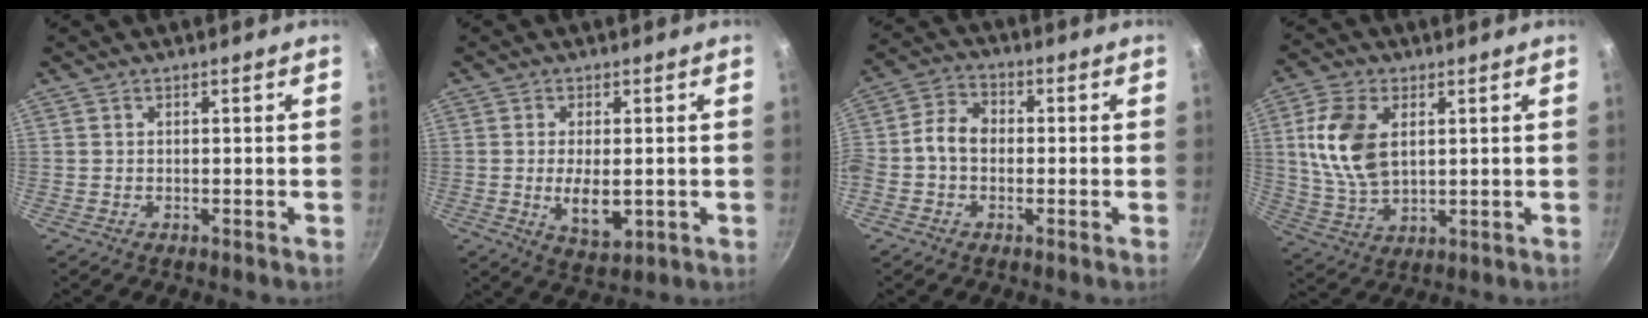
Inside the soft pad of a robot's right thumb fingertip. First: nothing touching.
{"total": 6.6, "force": [-0.6, 3.2, 5.8], "torque": [-0.096, -0.011, -0.002]}
{"total": 6.6, "force": [-0.7, 5.1, 4.2], "torque": [-0.060, 0.022, -0.033]}
{"total": 12.6, "force": [2.9, 7.6, 9.6], "torque": [-0.180, -0.012, 0.062]}